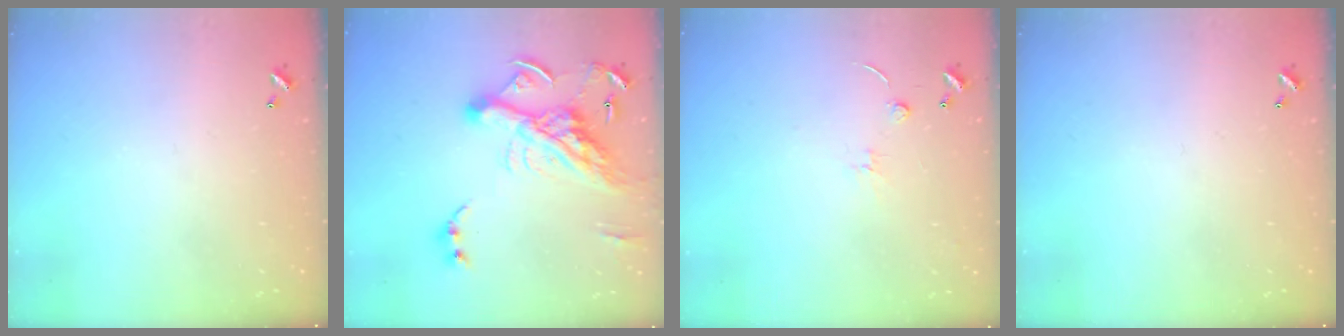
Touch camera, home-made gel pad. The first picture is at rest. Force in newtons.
{"total": 18.2, "press": 18.0, "slide": 2.7}
{"total": 1.3, "press": 1.2, "slide": 0.5}
{"total": 0.0}